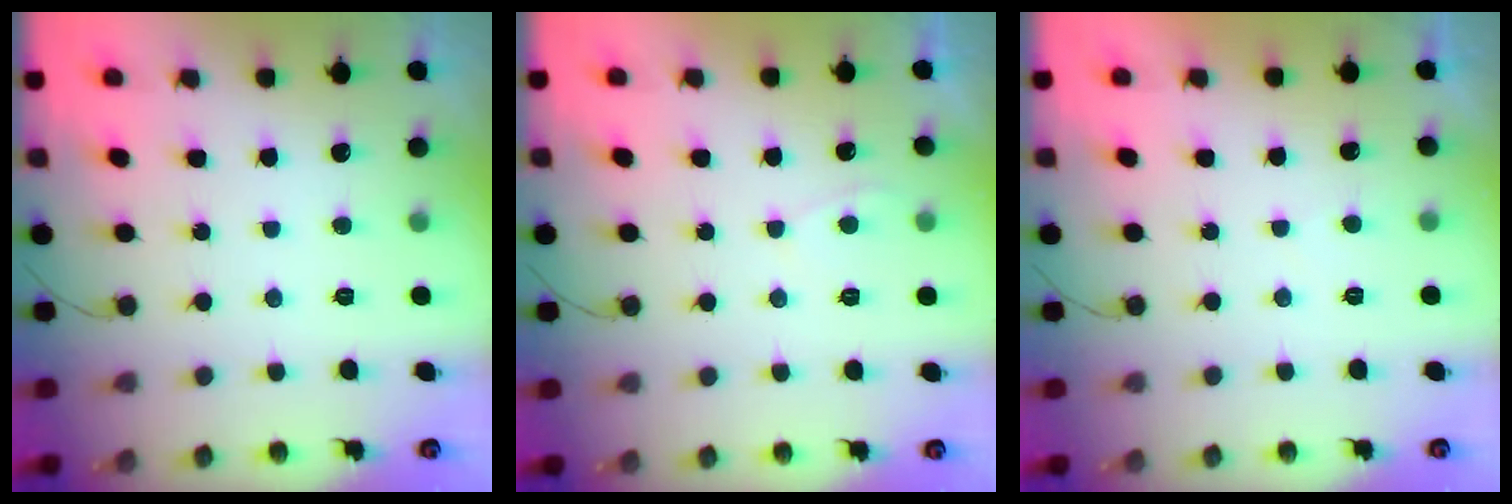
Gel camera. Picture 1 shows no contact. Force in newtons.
{"total": 2.7, "press": 2.7, "slide": 0.2}
{"total": 0.0}